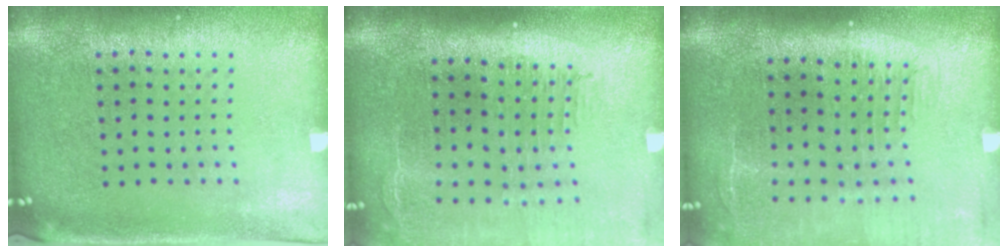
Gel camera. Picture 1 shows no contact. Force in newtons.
{"total": 2.5, "press": 2.0, "slide": 1.5}
{"total": 2.1, "press": 1.7, "slide": 1.1}